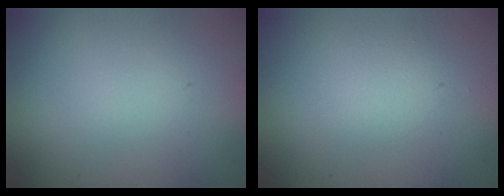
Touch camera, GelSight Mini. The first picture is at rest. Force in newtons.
{"total": 1.4, "press": 1.3, "slide": 0.1}